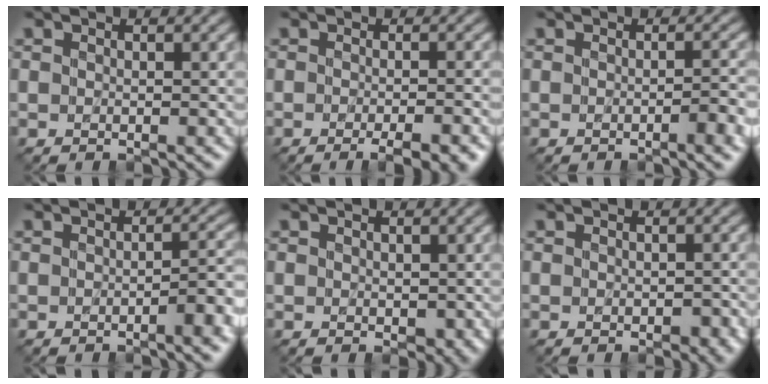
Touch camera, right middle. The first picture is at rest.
{"total": 5.0, "force": [-2.8, 1.6, 3.9], "torque": [-0.033, 0.003, -0.024]}
{"total": 2.1, "force": [-0.7, 0.4, 2.0], "torque": [-0.025, 0.002, -0.011]}
{"total": 2.9, "force": [-1.0, 0.6, 2.6], "torque": [-0.032, 0.007, -0.019]}
{"total": 1.4, "force": [0.3, 1.0, 1.0], "torque": [-0.015, -0.001, 0.009]}
{"total": 1.5, "force": [-0.3, 0.8, 1.1], "torque": [-0.017, -0.004, -0.002]}